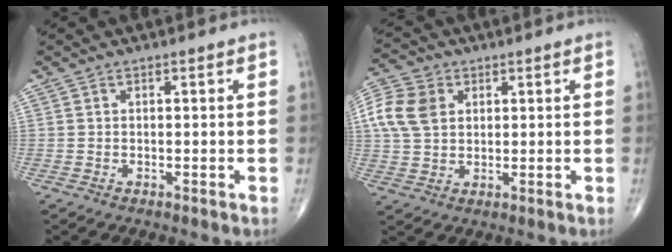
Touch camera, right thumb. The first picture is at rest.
{"total": 9.6, "force": [2.4, 7.2, 5.8], "torque": [-0.114, 0.005, 0.043]}